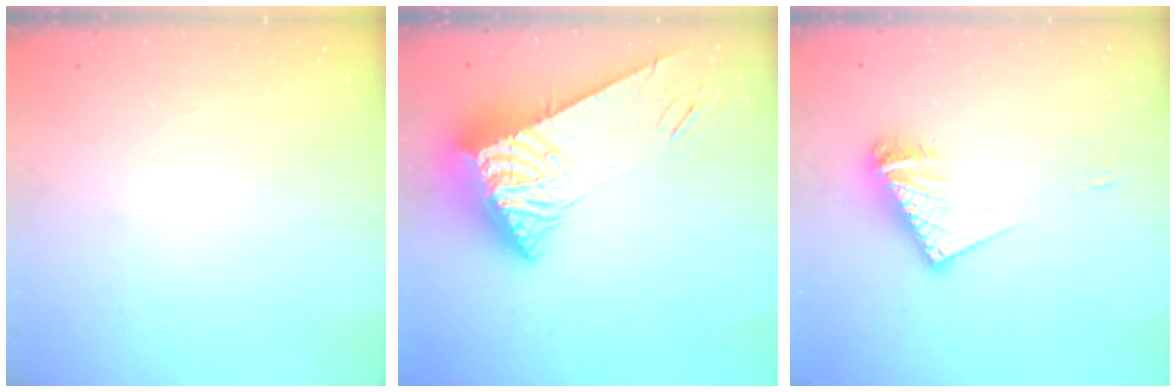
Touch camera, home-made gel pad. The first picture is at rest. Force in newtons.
{"total": 9.8, "press": 9.7, "slide": 0.9}
{"total": 12.6, "press": 12.5, "slide": 1.0}